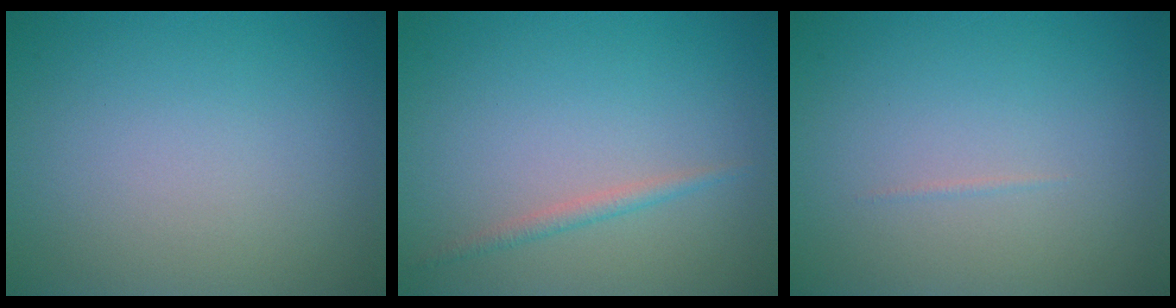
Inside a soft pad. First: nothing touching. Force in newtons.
{"total": 1.2, "press": 1.2, "slide": 0.0}
{"total": 0.6, "press": 0.6, "slide": 0.2}